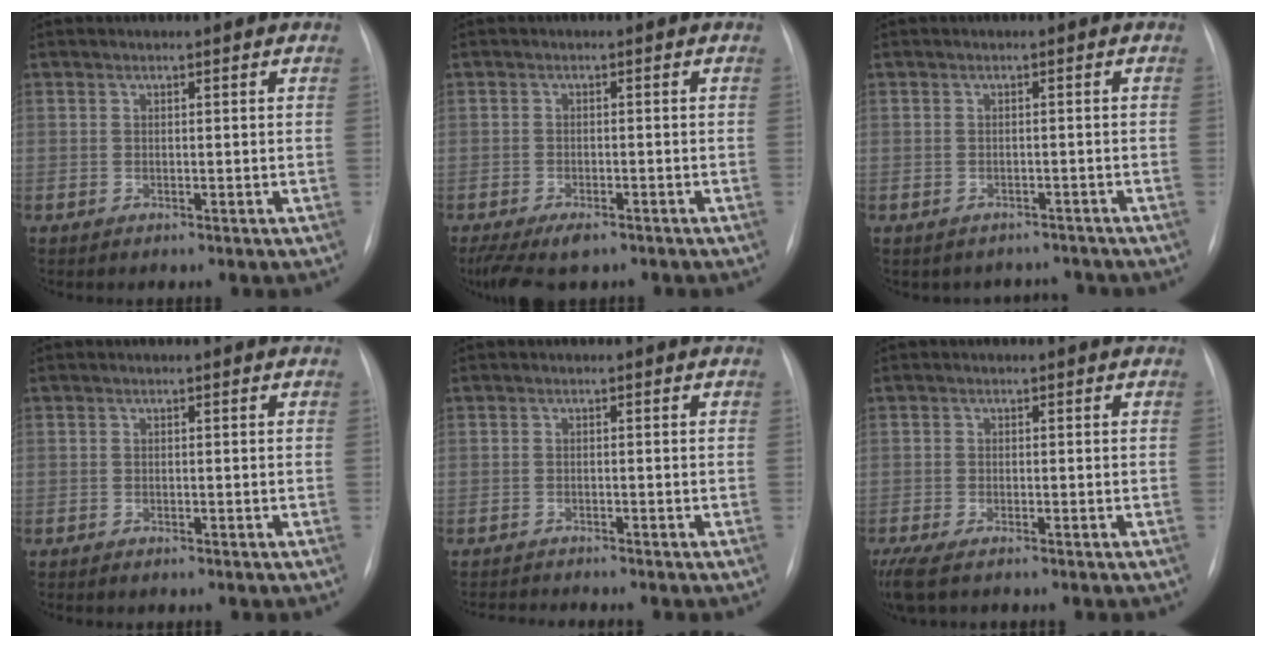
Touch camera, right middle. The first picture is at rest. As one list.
[{"total": 7.5, "force": [-5.4, 3.0, 4.3], "torque": [-0.076, -0.012, -0.086]}, {"total": 3.5, "force": [-3.1, 1.5, -0.6], "torque": [0.010, 0.019, -0.039]}, {"total": 0.8, "force": [-0.6, 0.2, 0.4], "torque": [-0.010, -0.002, -0.008]}, {"total": 3.7, "force": [-3.5, -0.8, 0.9], "torque": [-0.009, -0.011, -0.054]}, {"total": 5.9, "force": [-4.6, 1.4, 3.6], "torque": [-0.070, -0.013, -0.077]}]